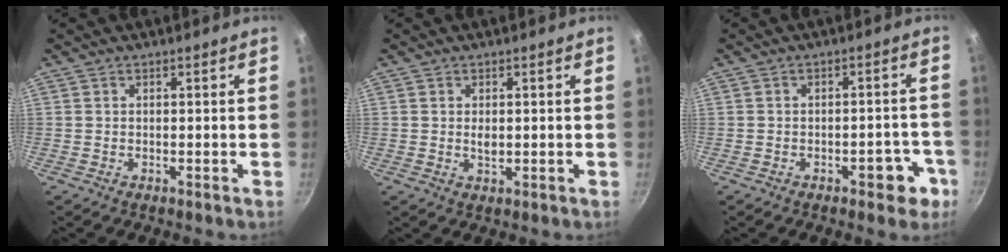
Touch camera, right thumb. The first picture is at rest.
{"total": 1.9, "force": [0.2, 1.1, 1.6], "torque": [-0.025, -0.003, 0.004]}
{"total": 5.8, "force": [-2.9, 3.0, 4.1], "torque": [-0.020, 0.028, -0.031]}